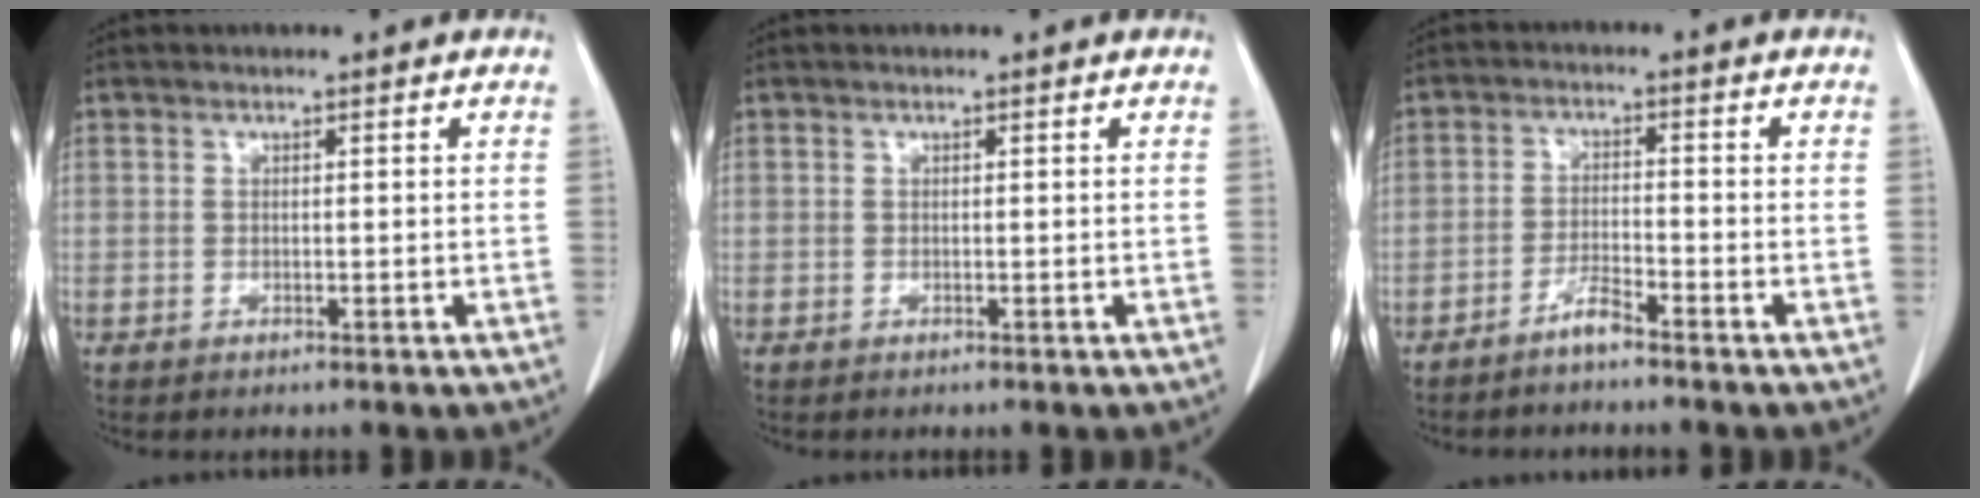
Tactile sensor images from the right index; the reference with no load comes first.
{"total": 0.0}
{"total": 3.0, "force": [-2.6, 0.0, 1.5], "torque": [-0.032, -0.003, -0.051]}